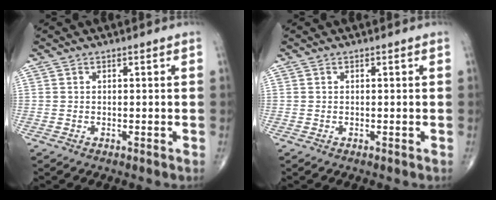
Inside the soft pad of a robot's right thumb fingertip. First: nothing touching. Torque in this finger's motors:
{"motor_torque": [-0.17, 0.01, -0.13, -0.09, 0.01]}